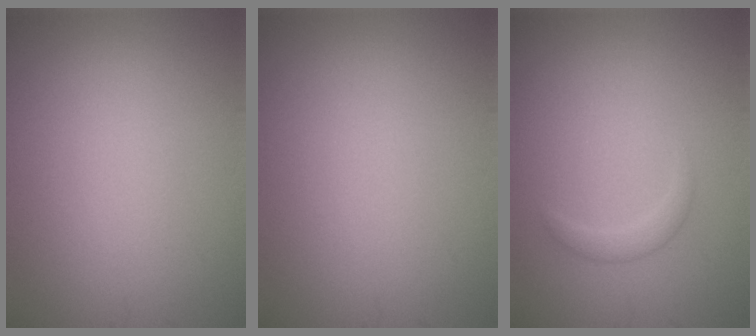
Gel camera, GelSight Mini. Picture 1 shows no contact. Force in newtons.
{"total": 0.0}
{"total": 1.2, "press": 1.2, "slide": 0.1}